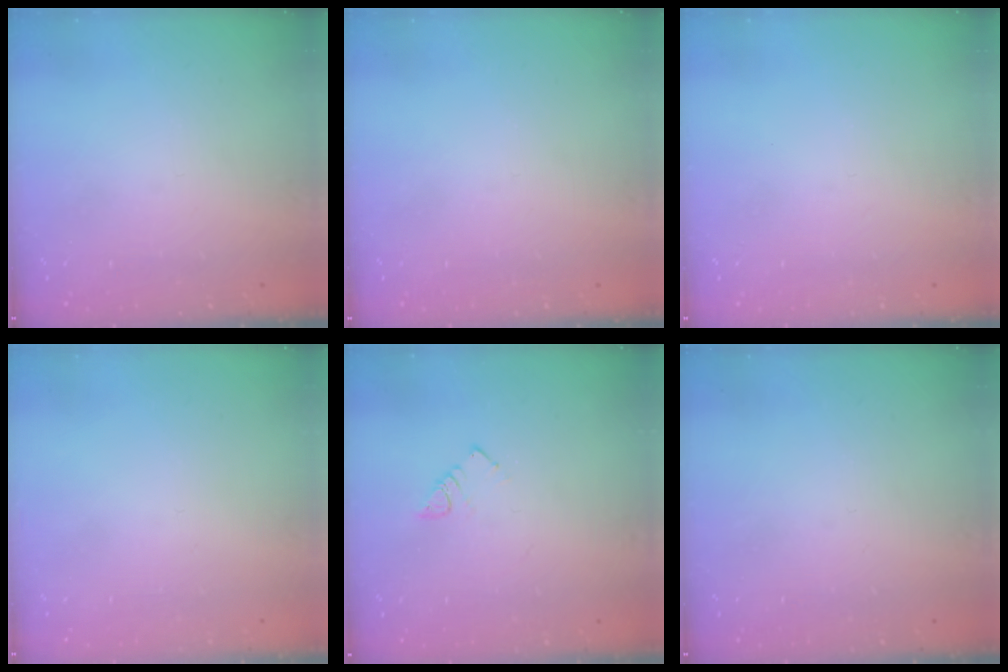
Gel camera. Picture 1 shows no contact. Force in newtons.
{"total": 0.0}
{"total": 0.0}
{"total": 1.7, "press": 1.7, "slide": 0.1}
{"total": 2.9, "press": 2.9, "slide": 0.5}
{"total": 0.0}